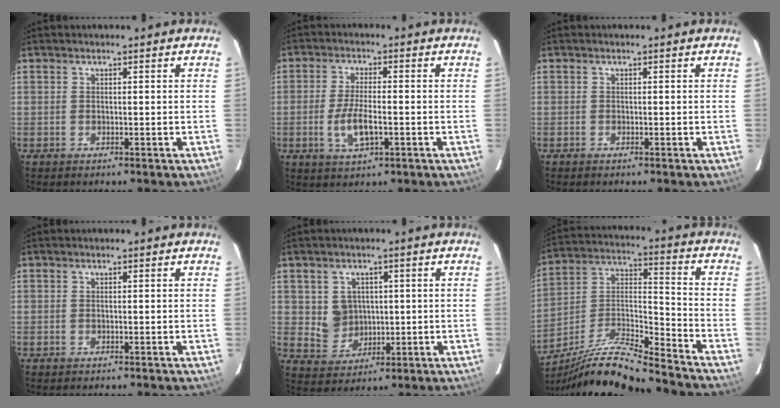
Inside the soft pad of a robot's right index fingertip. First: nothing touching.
{"total": 6.8, "force": [-2.0, 2.3, 6.1], "torque": [-0.125, -0.007, -0.035]}
{"total": 0.0}
{"total": 0.0}
{"total": 6.2, "force": [1.0, 5.9, 1.7], "torque": [-0.040, 0.008, 0.034]}
{"total": 17.2, "force": [-15.0, 0.3, 8.4], "torque": [-0.156, -0.006, -0.271]}